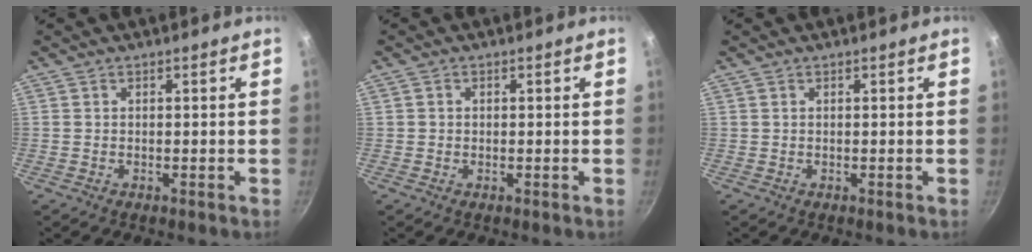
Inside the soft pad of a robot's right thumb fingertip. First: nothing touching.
{"total": 0.7, "force": [-0.1, 0.6, 0.2], "torque": [-0.001, 0.002, -0.003]}
{"total": 0.0}